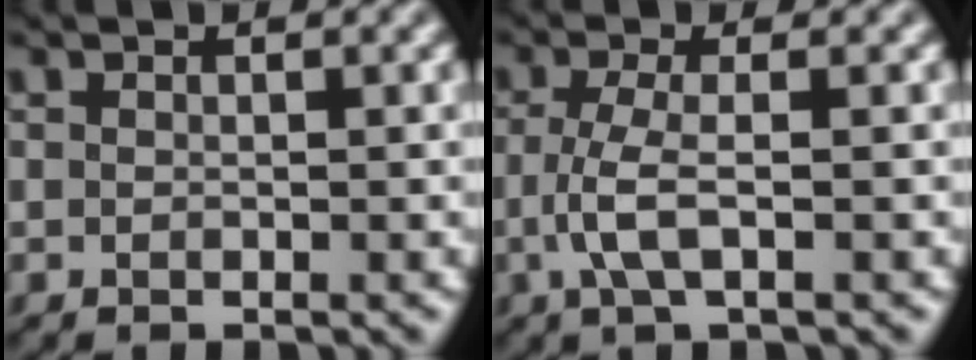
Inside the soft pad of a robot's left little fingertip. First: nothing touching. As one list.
[{"total": 3.0, "force": [-0.8, 0.7, 2.8], "torque": [-0.069, 0.001, -0.018]}]